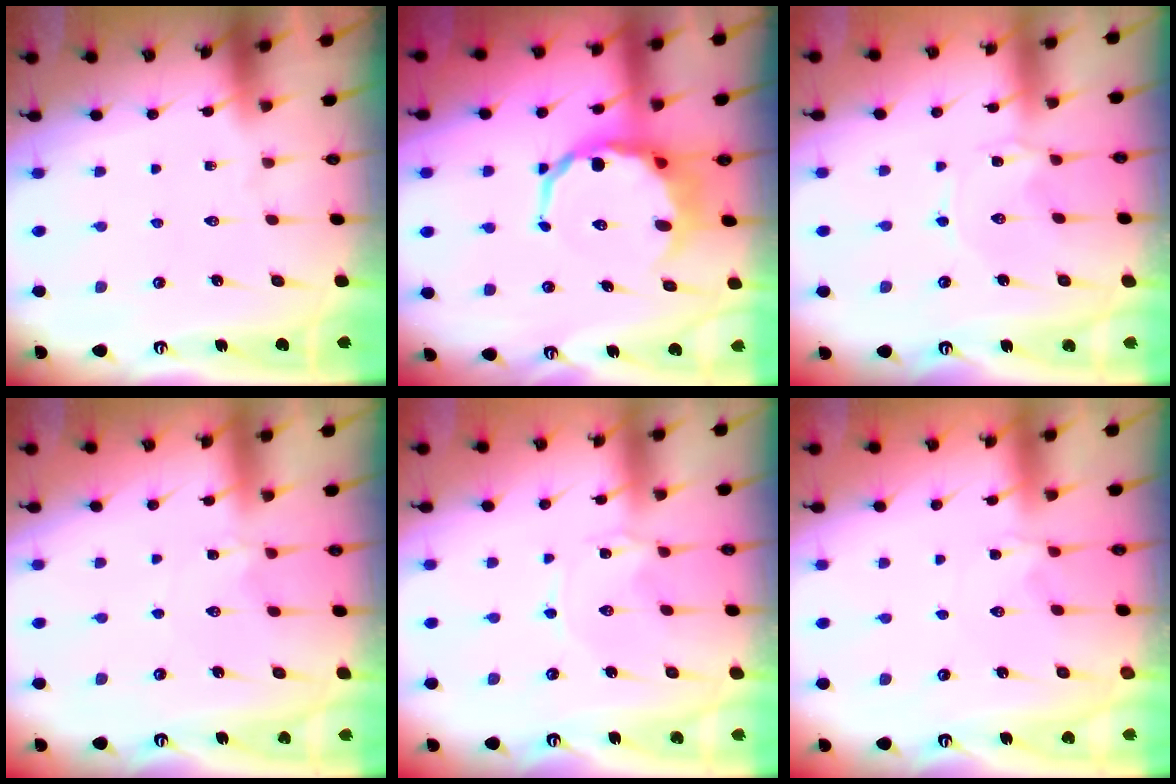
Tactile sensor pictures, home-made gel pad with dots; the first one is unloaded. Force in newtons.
{"total": 11.0, "press": 10.6, "slide": 2.7}
{"total": 1.4, "press": 1.4, "slide": 0.2}
{"total": 2.2, "press": 2.2, "slide": 0.4}
{"total": 1.4, "press": 1.4, "slide": 0.2}
{"total": 1.4, "press": 1.4, "slide": 0.3}